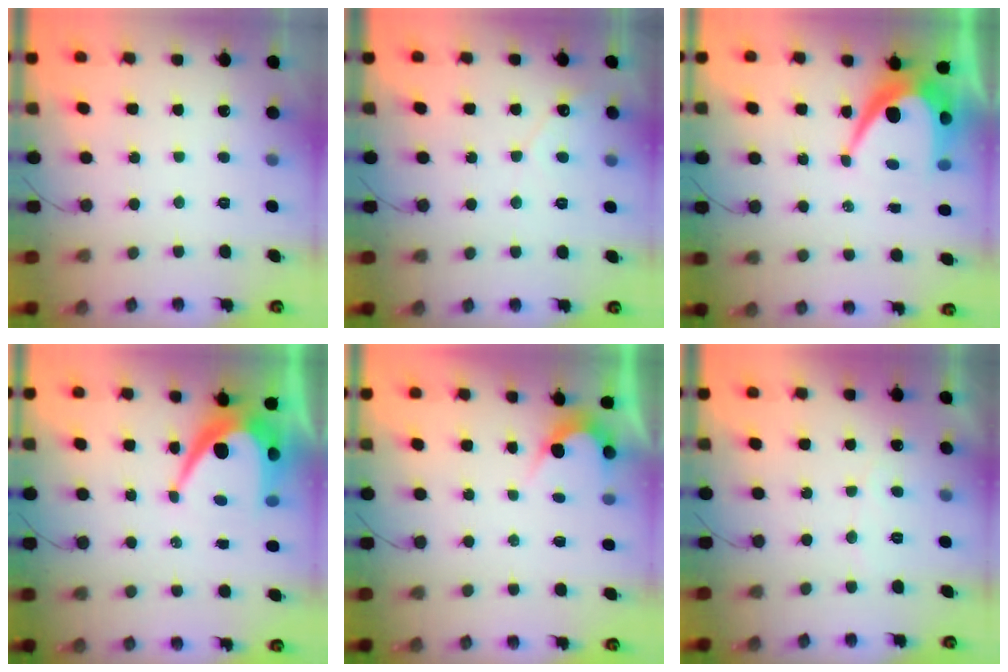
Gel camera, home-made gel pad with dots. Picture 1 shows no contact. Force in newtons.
{"total": 4.0, "press": 3.9, "slide": 0.2}
{"total": 11.0, "press": 11.0, "slide": 0.8}
{"total": 11.0, "press": 11.0, "slide": 0.8}
{"total": 2.6, "press": 2.6, "slide": 0.1}
{"total": 3.7, "press": 3.7, "slide": 0.2}